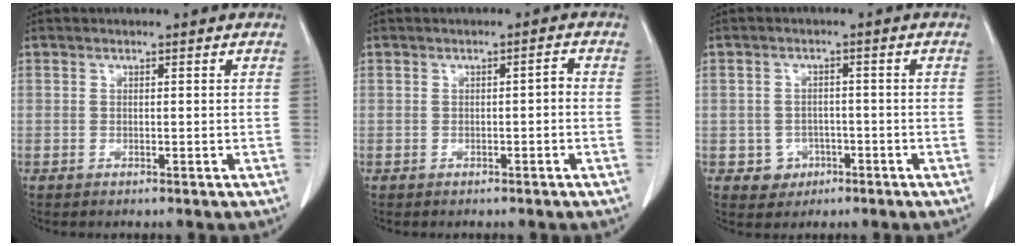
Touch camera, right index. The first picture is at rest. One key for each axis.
{"total": 1.2, "fx": -0.3, "fy": 0.4, "fz": 1.1, "tx": -0.014, "ty": 0.003, "tz": -0.005}
{"total": 3.6, "fx": -1.4, "fy": 3.4, "fz": 0.1, "tx": 0.009, "ty": 0.015, "tz": -0.013}